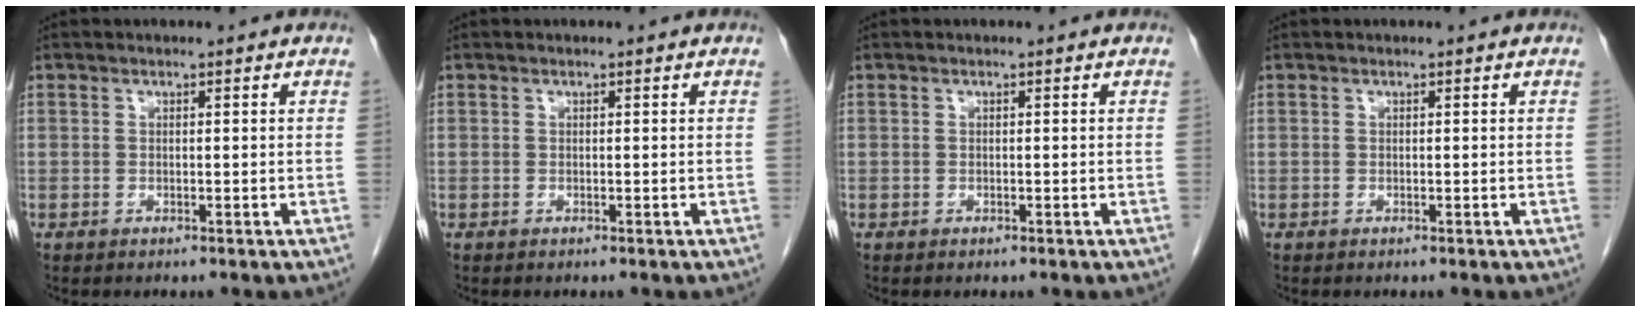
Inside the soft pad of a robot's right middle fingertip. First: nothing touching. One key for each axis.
{"total": 0.0}
{"total": 0.0}
{"total": 0.0}